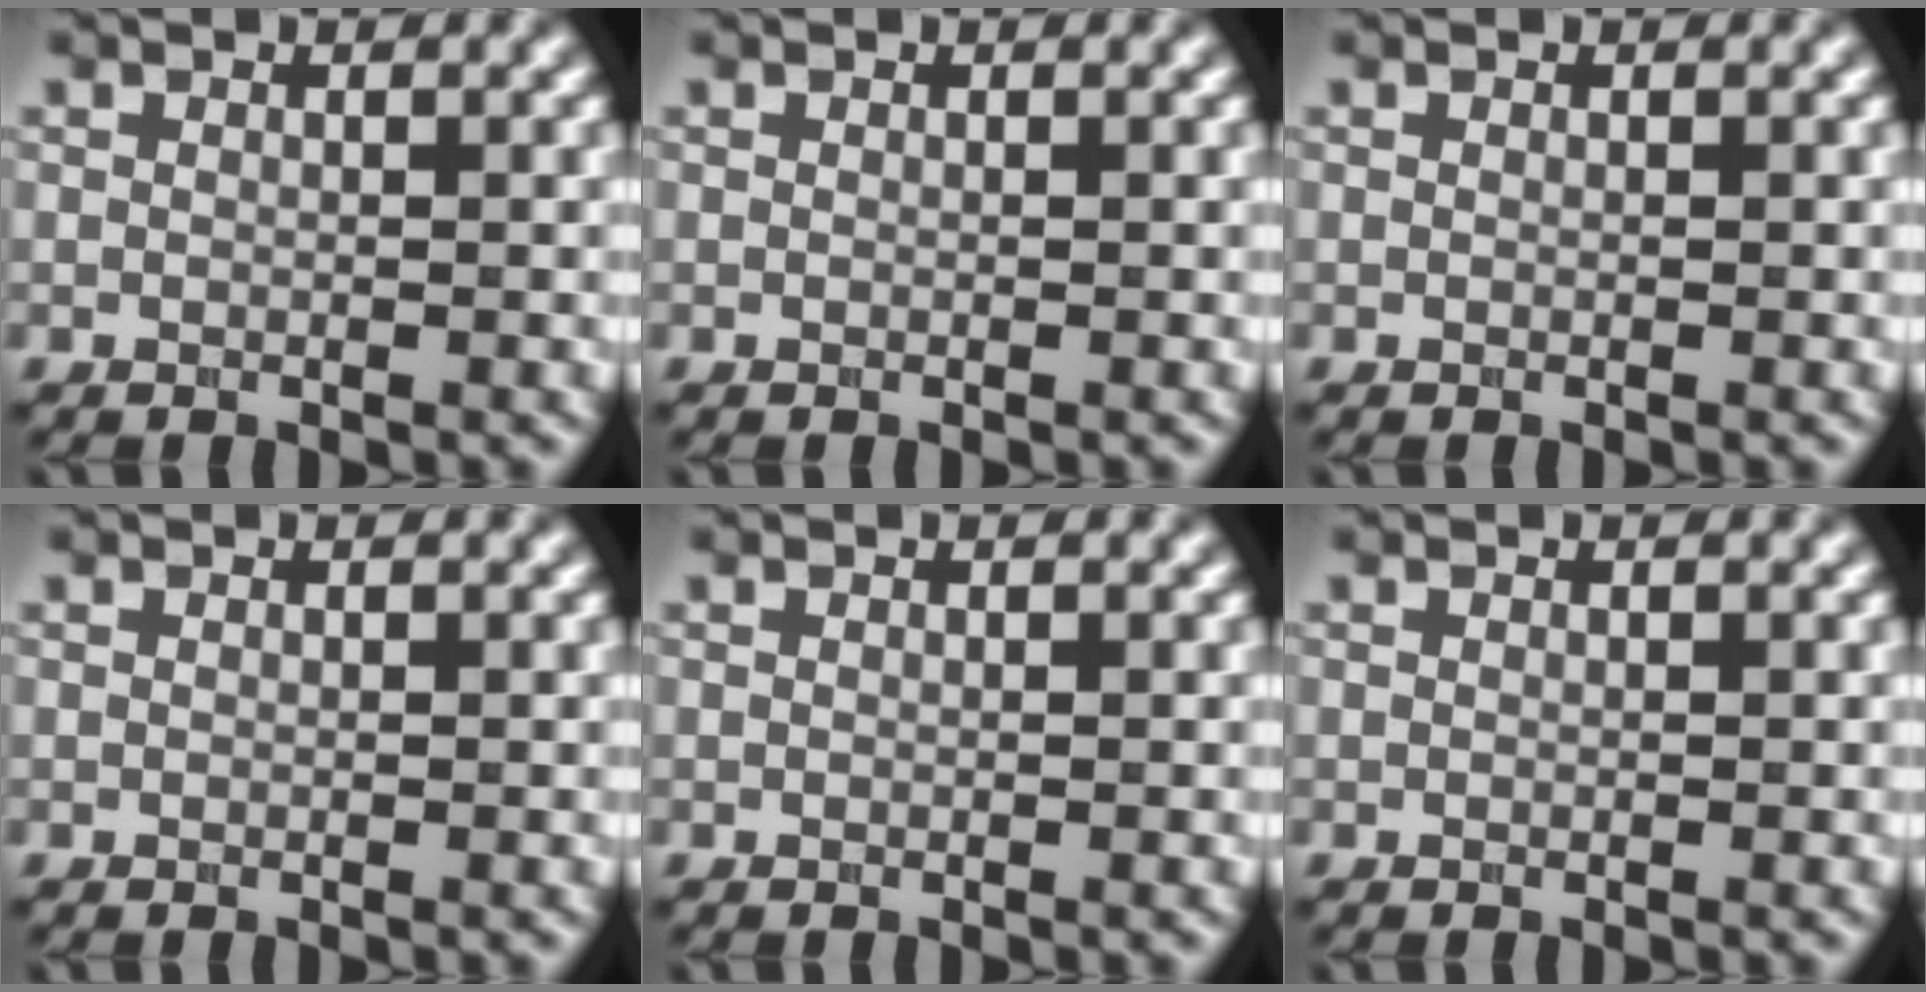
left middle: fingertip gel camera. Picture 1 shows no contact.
{"total": 0.0}
{"total": 0.0}
{"total": 0.0}
{"total": 0.0}
{"total": 0.0}